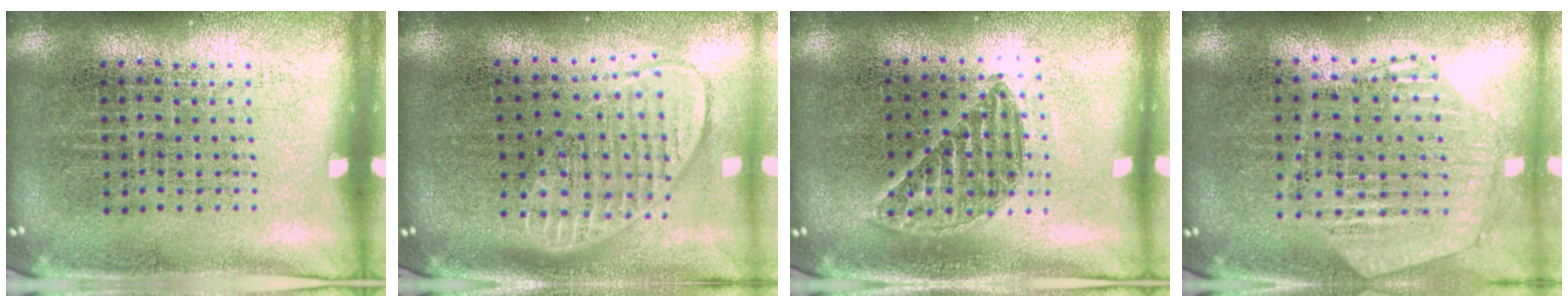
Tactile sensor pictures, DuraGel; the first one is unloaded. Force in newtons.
{"total": 1.8, "press": 1.5, "slide": 1.0}
{"total": 1.2, "press": 1.1, "slide": 0.5}
{"total": 1.1, "press": 1.1, "slide": 0.2}